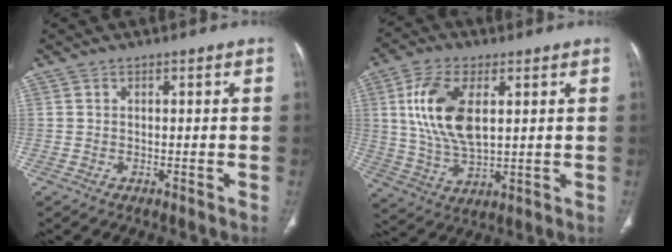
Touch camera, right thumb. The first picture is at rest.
{"total": 13.4, "force": [3.3, 6.9, 11.0], "torque": [-0.217, -0.011, 0.067]}